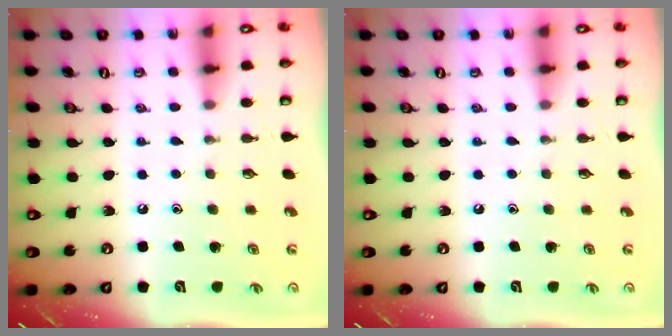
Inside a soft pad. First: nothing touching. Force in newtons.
{"total": 0.0}